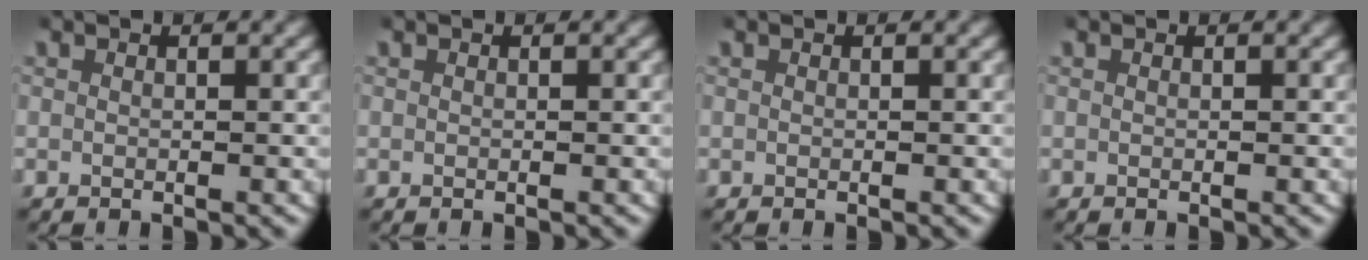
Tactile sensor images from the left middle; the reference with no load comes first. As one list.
[{"total": 0.0}, {"total": 0.0}, {"total": 0.0}]